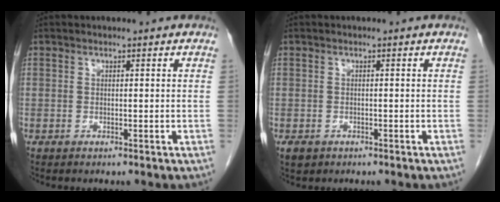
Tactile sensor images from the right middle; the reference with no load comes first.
{"total": 1.6, "force": [-0.8, 1.2, 0.6], "torque": [-0.014, 0.001, -0.006]}